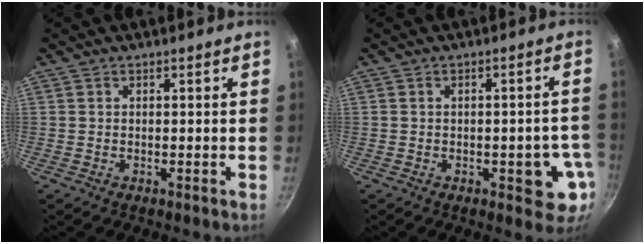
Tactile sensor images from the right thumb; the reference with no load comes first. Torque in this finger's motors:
{"motor_torque": [1.24, 1.01, 0.59, 0.16, 0.19]}